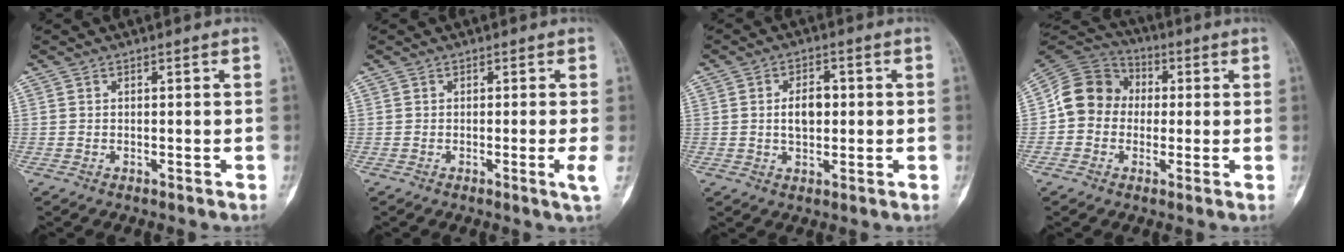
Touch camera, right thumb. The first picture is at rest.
{"total": 2.2, "force": [-0.4, -0.5, 2.1], "torque": [-0.039, -0.008, -0.008]}
{"total": 5.4, "force": [0.2, 3.4, 4.2], "torque": [-0.058, 0.006, 0.003]}
{"total": 11.2, "force": [0.1, 9.9, 5.2], "torque": [-0.072, 0.030, -0.012]}